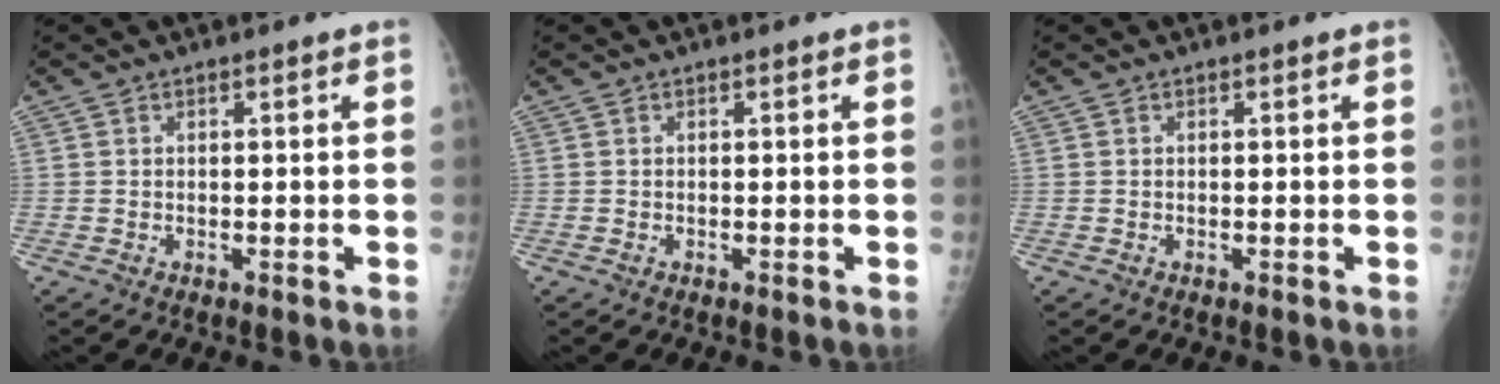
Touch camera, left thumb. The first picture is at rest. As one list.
[{"total": 0.0}, {"total": 0.0}]